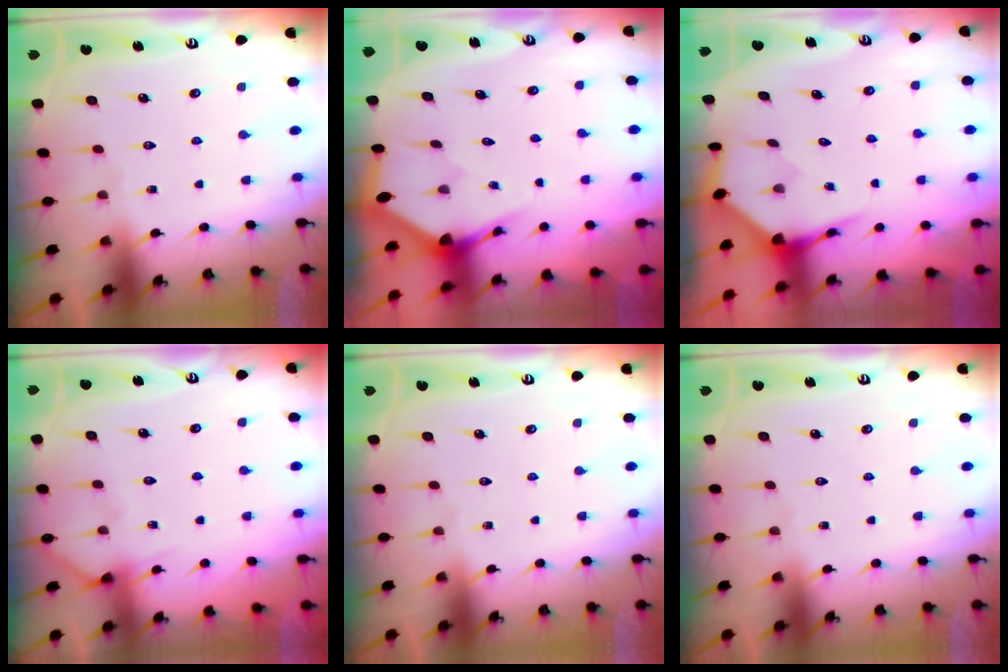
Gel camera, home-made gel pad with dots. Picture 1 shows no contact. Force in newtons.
{"total": 3.0, "press": 3.0, "slide": 0.2}
{"total": 4.0, "press": 3.9, "slide": 0.4}
{"total": 2.8, "press": 2.8, "slide": 0.2}
{"total": 0.0}
{"total": 0.0}